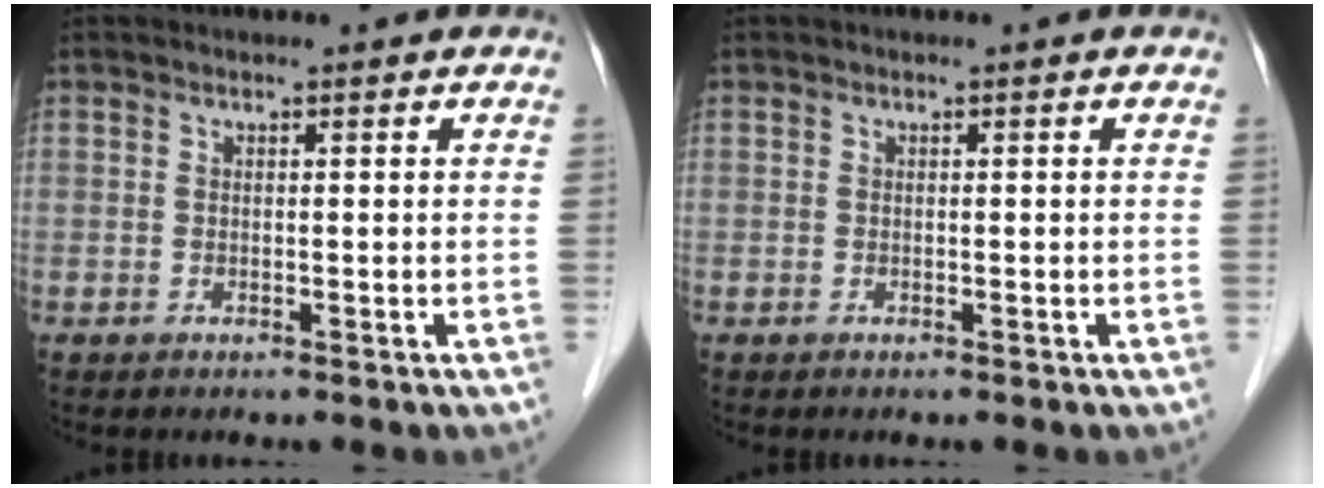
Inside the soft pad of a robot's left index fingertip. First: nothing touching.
{"total": 0.0}